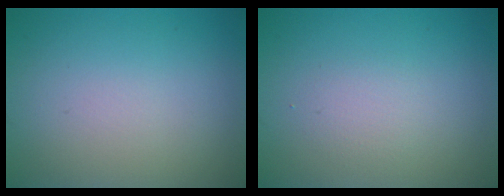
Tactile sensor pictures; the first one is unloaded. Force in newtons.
{"total": 1.4, "press": 1.4, "slide": 0.1}